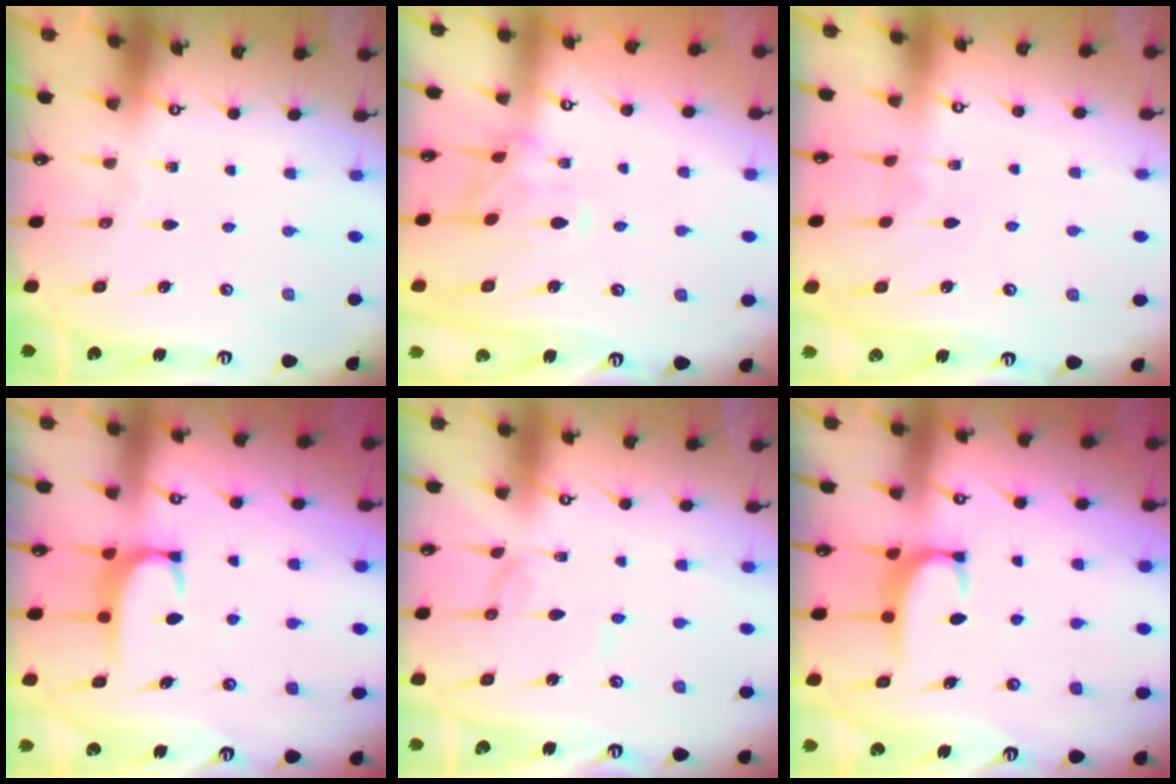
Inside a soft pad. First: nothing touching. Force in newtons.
{"total": 0.0}
{"total": 4.0, "press": 4.0, "slide": 0.1}
{"total": 2.0, "press": 1.9, "slide": 0.5}
{"total": 1.6, "press": 1.6, "slide": 0.0}
{"total": 1.6, "press": 1.5, "slide": 0.5}